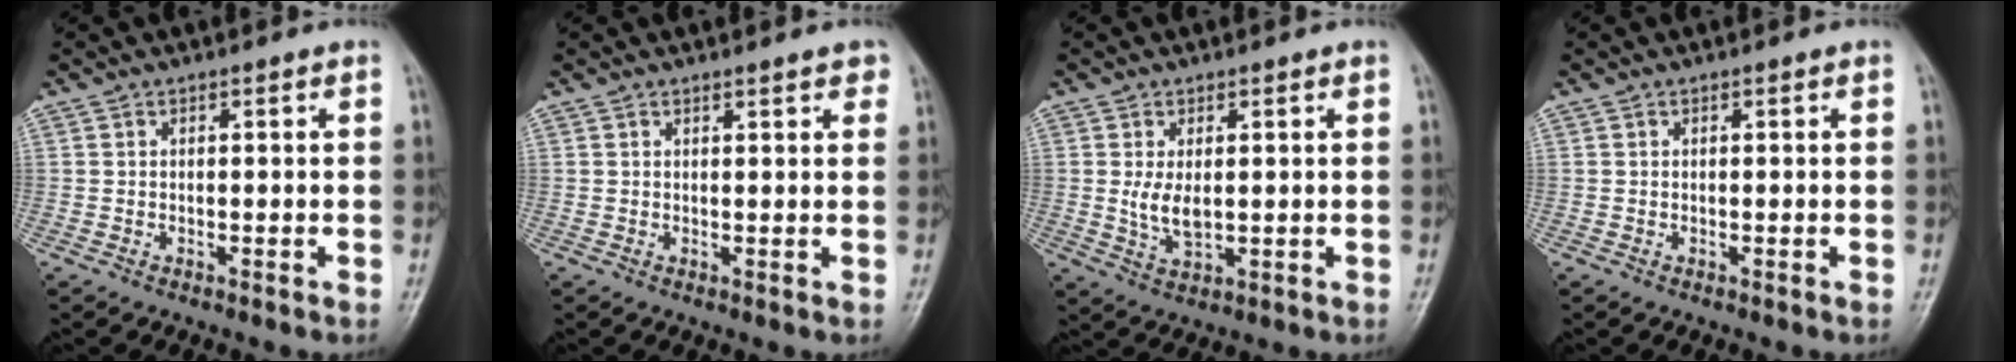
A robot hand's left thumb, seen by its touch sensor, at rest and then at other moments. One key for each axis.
{"total": 2.3, "fx": 1.7, "fy": 0.7, "fz": 1.3, "tx": -0.006, "ty": -0.004, "tz": 0.018}
{"total": 4.6, "fx": 0.5, "fy": 2.5, "fz": 3.8, "tx": -0.070, "ty": -0.013, "tz": 0.015}
{"total": 0.0}